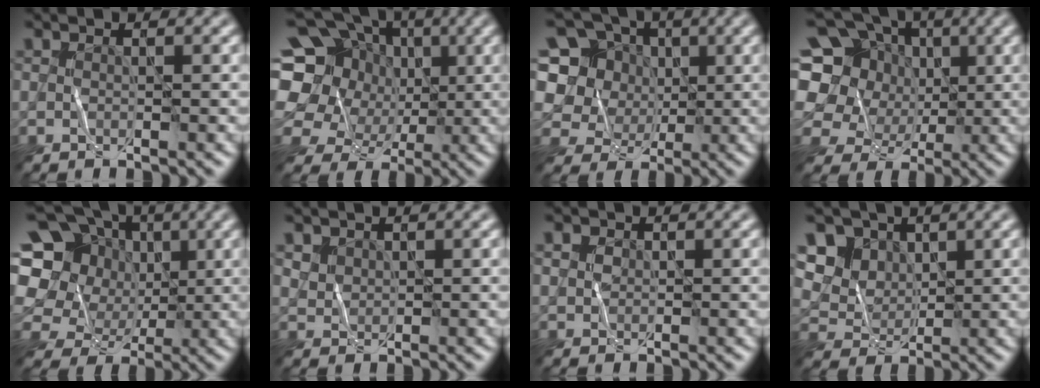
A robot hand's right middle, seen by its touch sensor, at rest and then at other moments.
{"total": 17.6, "force": [1.2, 16.0, 7.3], "torque": [-0.165, 0.030, -0.008]}
{"total": 10.1, "force": [1.5, 9.3, 3.7], "torque": [-0.117, 0.046, -0.002]}
{"total": 14.4, "force": [1.2, 13.1, 6.0], "torque": [-0.161, 0.035, 0.002]}
{"total": 16.7, "force": [1.3, 15.2, 6.8], "torque": [-0.173, 0.031, 0.001]}
{"total": 1.4, "force": [0.9, 1.1, 0.3], "torque": [-0.015, -0.006, 0.028]}
{"total": 1.0, "force": [0.3, 0.9, 0.3], "torque": [-0.006, 0.002, 0.006]}
{"total": 8.6, "force": [3.8, 6.8, 3.7], "torque": [-0.092, 0.015, 0.060]}